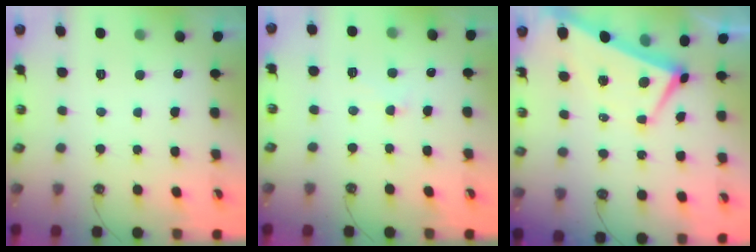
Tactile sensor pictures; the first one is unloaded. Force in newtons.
{"total": 1.1, "press": 1.0, "slide": 0.5}
{"total": 1.7, "press": 1.5, "slide": 0.8}